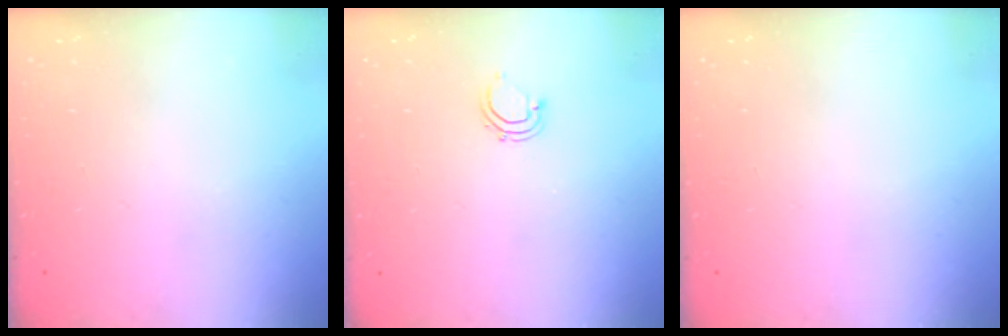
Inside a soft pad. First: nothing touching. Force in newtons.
{"total": 3.9, "press": 3.8, "slide": 0.7}
{"total": 0.0}